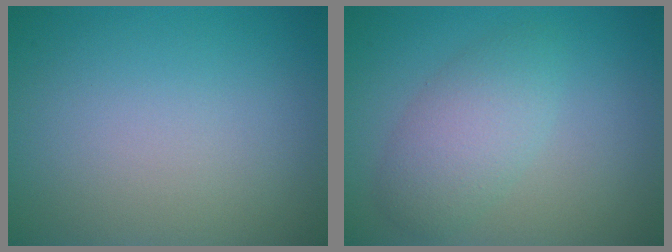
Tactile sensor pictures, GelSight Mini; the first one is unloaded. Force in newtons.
{"total": 3.6, "press": 3.6, "slide": 0.2}